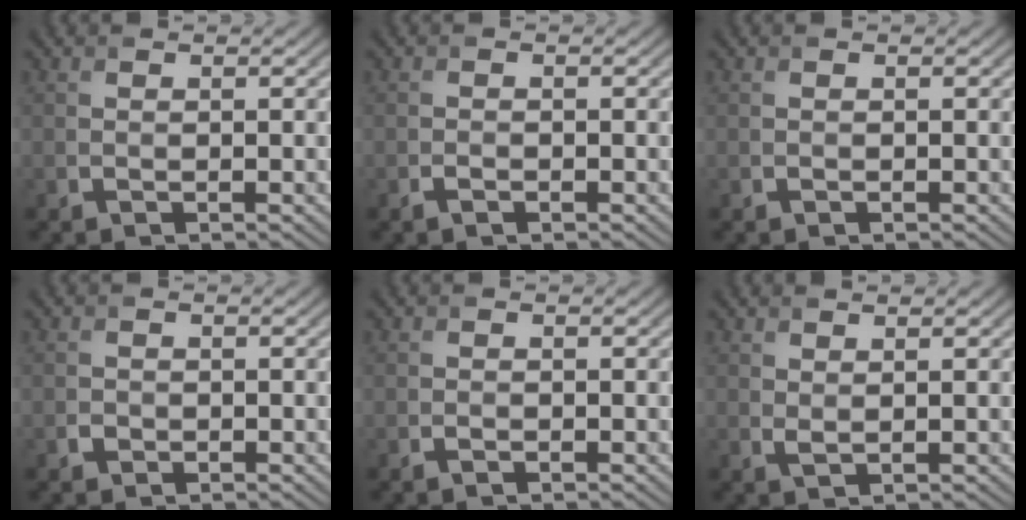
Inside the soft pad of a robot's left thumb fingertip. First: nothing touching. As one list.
[{"total": 1.1, "force": [-0.7, 0.5, 0.6], "torque": [-0.012, -0.002, -0.012]}, {"total": 0.0}, {"total": 0.9, "force": [-0.4, 0.8, 0.3], "torque": [-0.004, -0.004, -0.010]}, {"total": 0.7, "force": [-0.5, 0.4, 0.5], "torque": [-0.008, -0.003, -0.007]}, {"total": 1.0, "force": [0.8, 0.3, 0.6], "torque": [-0.020, -0.003, 0.019]}]